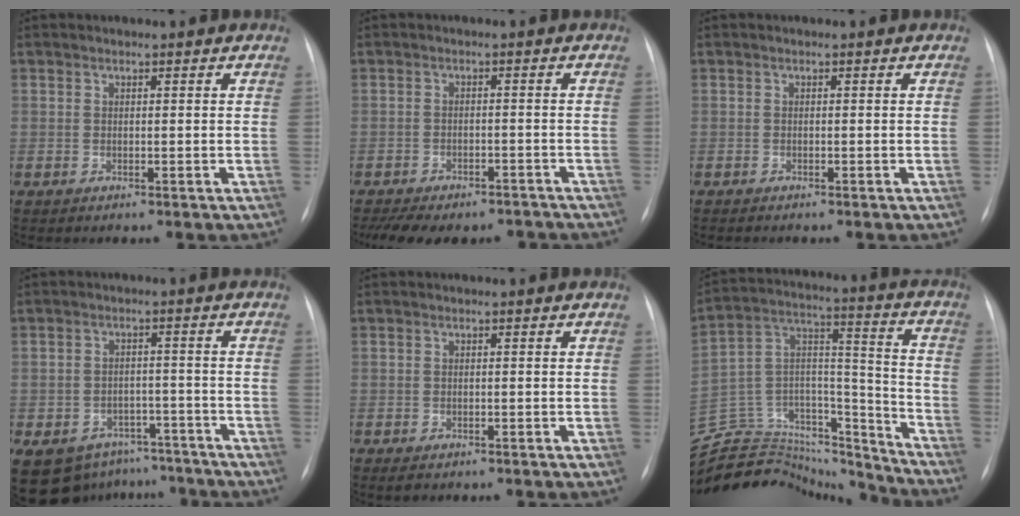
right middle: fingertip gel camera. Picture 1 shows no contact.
{"total": 12.7, "force": [-10.6, 5.2, 4.7], "torque": [-0.090, 0.011, -0.135]}
{"total": 1.4, "force": [-1.2, 0.3, 0.6], "torque": [-0.011, -0.003, -0.013]}
{"total": 13.4, "force": [-9.5, 8.7, 3.6], "torque": [-0.078, 0.016, -0.118]}
{"total": 1.6, "force": [-1.1, 0.9, 0.7], "torque": [-0.011, 0.000, -0.011]}
{"total": 30.4, "force": [-27.9, 9.0, 8.2], "torque": [-0.181, 0.038, -0.418]}